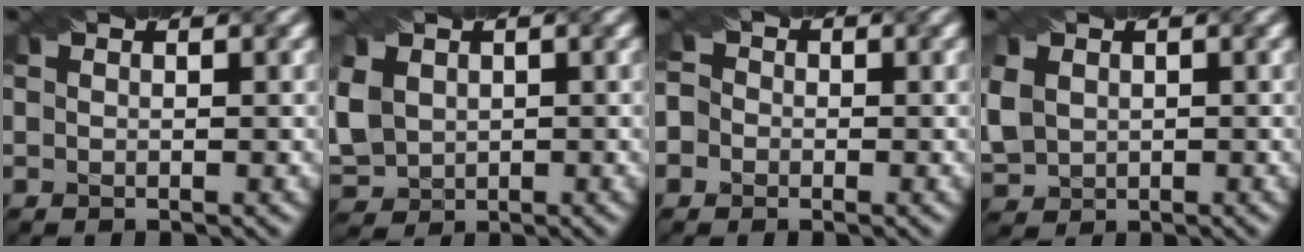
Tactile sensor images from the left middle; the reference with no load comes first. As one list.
[{"total": 5.0, "force": [0.9, 4.0, 2.8], "torque": [-0.094, 0.010, 0.021]}, {"total": 2.9, "force": [-0.2, 2.7, 1.0], "torque": [0.003, 0.019, -0.031]}, {"total": 3.8, "force": [0.6, 3.2, 2.1], "torque": [-0.074, 0.007, 0.017]}]